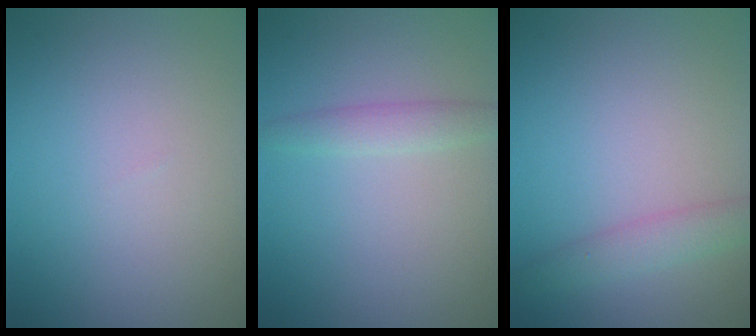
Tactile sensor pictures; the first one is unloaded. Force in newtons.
{"total": 1.7, "press": 1.7, "slide": 0.0}
{"total": 2.2, "press": 2.2, "slide": 0.1}